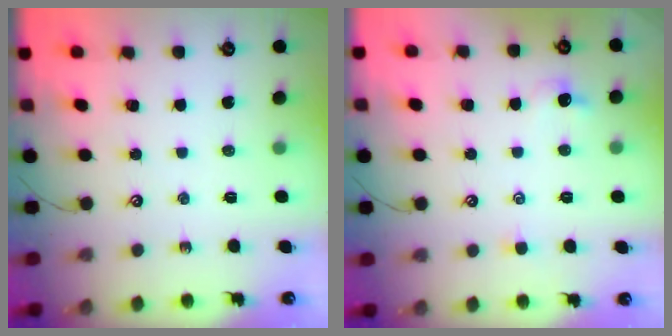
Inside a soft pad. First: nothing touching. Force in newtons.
{"total": 0.0}